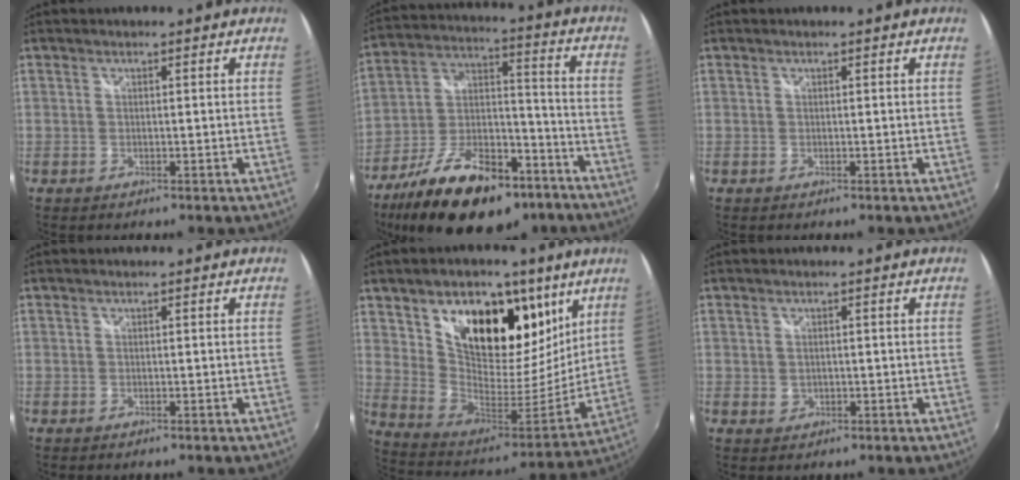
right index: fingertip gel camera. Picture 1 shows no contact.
{"total": 25.0, "force": [-16.2, 11.3, 15.3], "torque": [-0.280, -0.003, -0.249]}
{"total": 0.0}
{"total": 0.0}
{"total": 24.7, "force": [13.2, 14.2, 15.4], "torque": [-0.274, 0.007, 0.233]}
{"total": 1.4, "force": [0.0, 1.1, 0.8], "torque": [-0.012, -0.001, 0.001]}